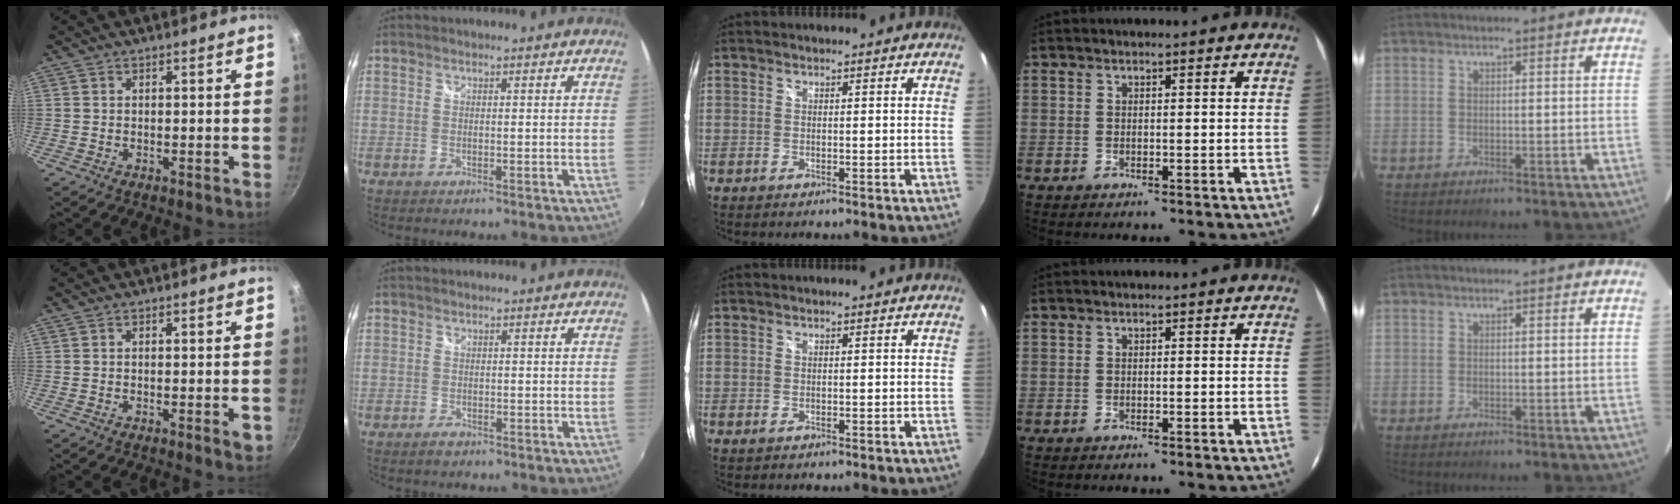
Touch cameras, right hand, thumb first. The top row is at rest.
{"thumb": {"total": 2.1, "force": [-0.8, 0.6, 1.9], "torque": [-0.028, 0.002, -0.014]}, "index": {"total": 1.7, "force": [-1.0, 1.2, 0.5], "torque": [-0.012, -0.002, -0.017]}}